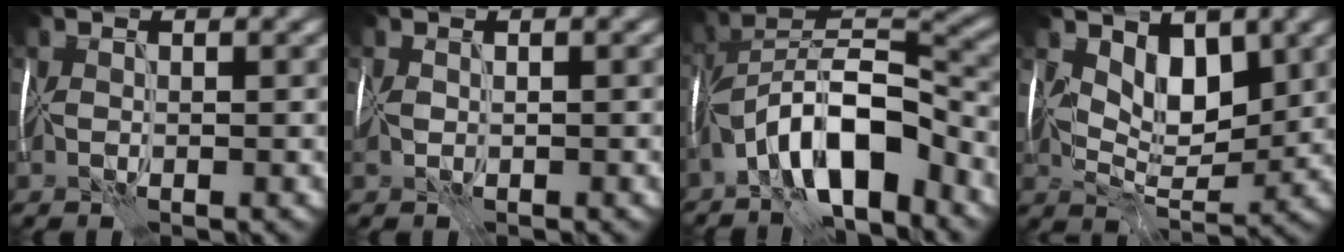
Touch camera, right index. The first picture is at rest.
{"total": 1.6, "force": [-0.3, 0.9, 1.3], "torque": [-0.027, 0.001, -0.006]}
{"total": 10.1, "force": [-5.6, 3.4, 7.6], "torque": [-0.124, 0.021, -0.110]}
{"total": 4.7, "force": [2.1, 2.7, 3.3], "torque": [-0.052, -0.013, 0.035]}